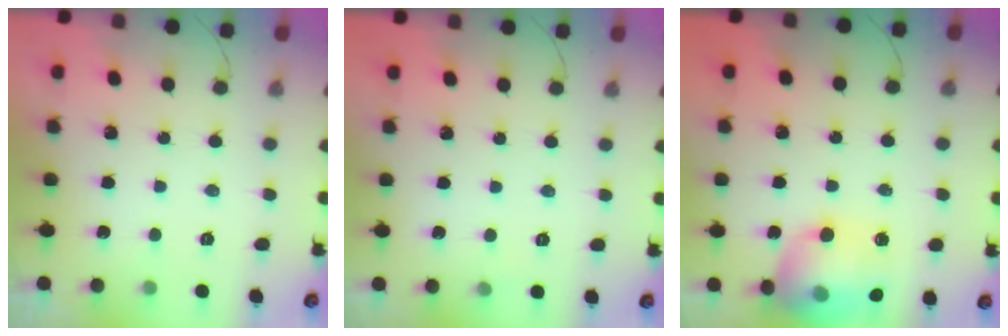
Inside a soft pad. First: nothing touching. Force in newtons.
{"total": 6.6, "press": 1.7, "slide": 6.4}
{"total": 17.4, "press": 17.3, "slide": 1.7}